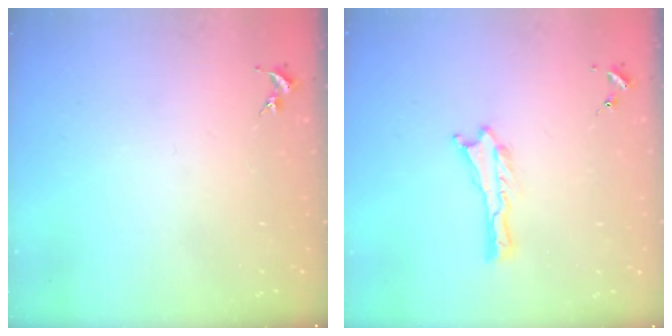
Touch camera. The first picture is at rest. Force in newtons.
{"total": 0.0}